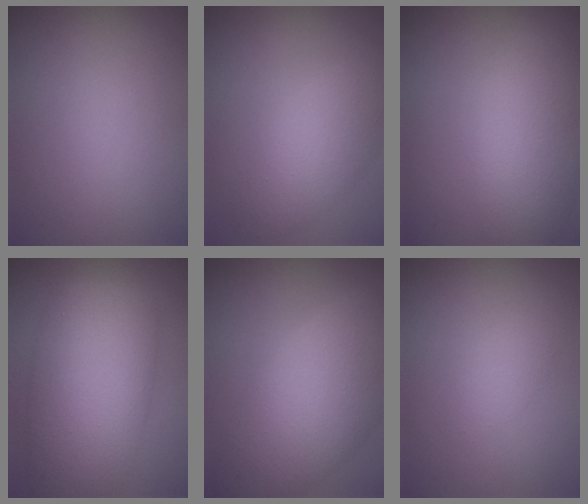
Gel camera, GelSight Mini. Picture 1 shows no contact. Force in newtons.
{"total": 4.8, "press": 4.8, "slide": 0.4}
{"total": 7.4, "press": 7.4, "slide": 0.7}
{"total": 10.3, "press": 10.3, "slide": 0.4}
{"total": 10.1, "press": 10.1, "slide": 0.9}
{"total": 1.4, "press": 1.4, "slide": 0.1}